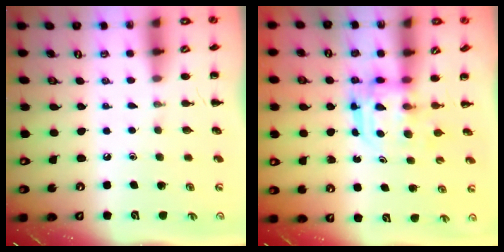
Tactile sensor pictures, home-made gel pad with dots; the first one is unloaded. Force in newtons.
{"total": 3.1, "press": 3.1, "slide": 0.2}